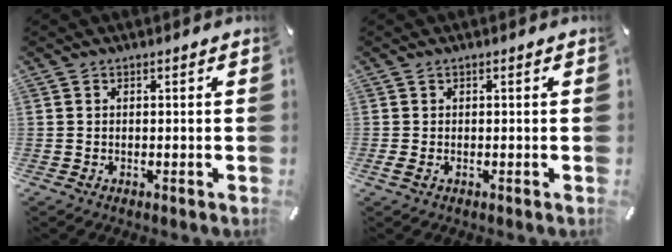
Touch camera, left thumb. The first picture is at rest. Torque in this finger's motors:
{"motor_torque": [0.17, 0.35, 0.17, -0.01, 0.06]}